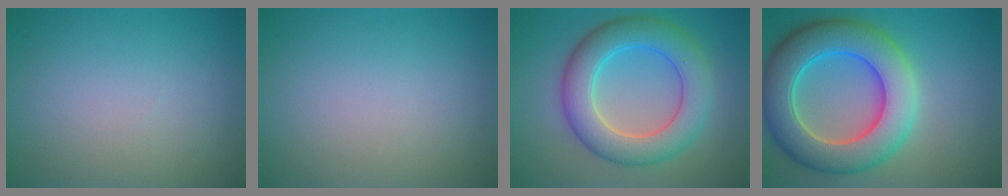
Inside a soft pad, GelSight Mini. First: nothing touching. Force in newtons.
{"total": 0.0}
{"total": 7.5, "press": 7.5, "slide": 0.2}
{"total": 10.1, "press": 10.1, "slide": 0.7}